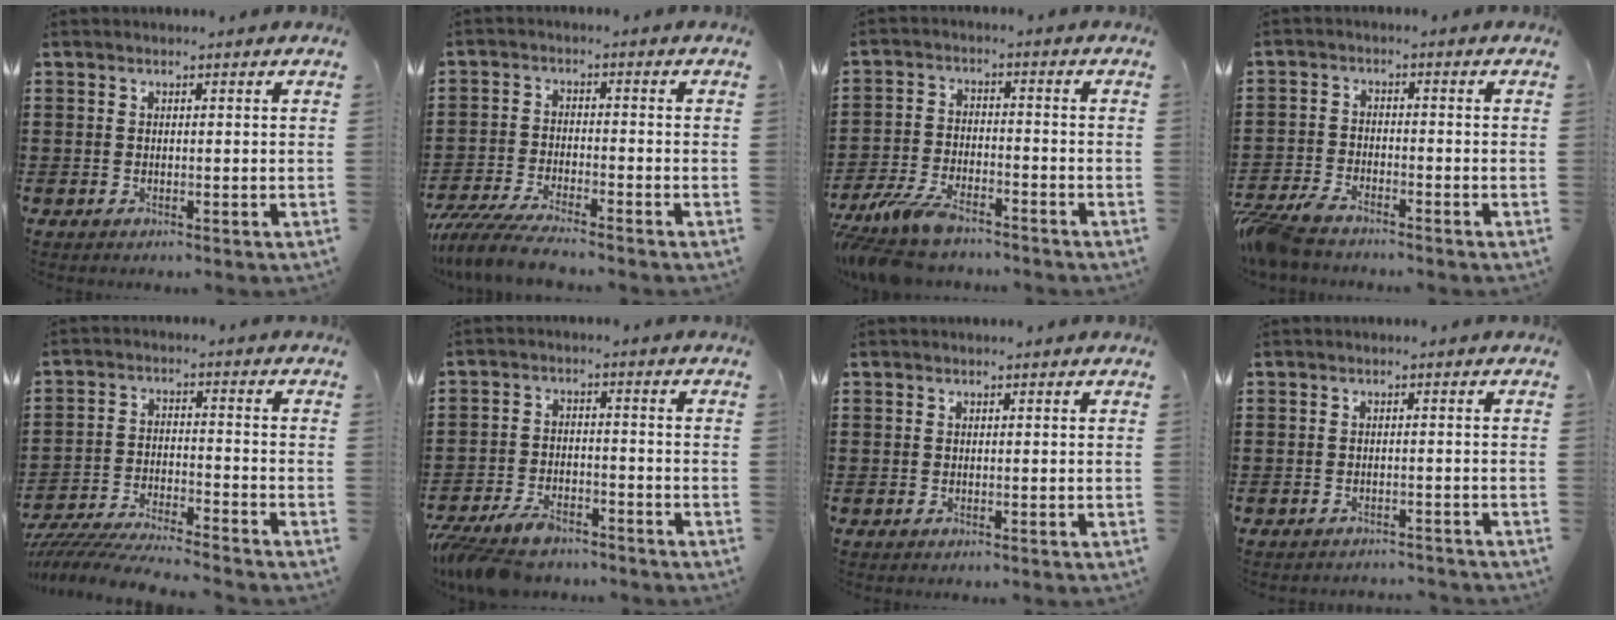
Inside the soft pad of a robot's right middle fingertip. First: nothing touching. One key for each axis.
{"total": 5.5, "fx": -5.1, "fy": 0.2, "fz": 2.1, "tx": -0.061, "ty": -0.015, "tz": -0.103}
{"total": 7.3, "fx": -6.2, "fy": 1.9, "fz": 3.4, "tx": -0.084, "ty": 0.001, "tz": -0.120}
{"total": 4.6, "fx": -4.3, "fy": 0.8, "fz": 1.5, "tx": -0.060, "ty": -0.009, "tz": -0.095}
{"total": 6.3, "fx": -6.1, "fy": 0.1, "fz": 1.5, "tx": -0.040, "ty": -0.006, "tz": -0.123}
{"total": 6.3, "fx": -5.6, "fy": 1.7, "fz": 2.4, "tx": -0.063, "ty": 0.000, "tz": -0.112}
{"total": 0.0}
{"total": 1.5, "fx": -1.5, "fy": 0.1, "fz": 0.1, "tx": -0.006, "ty": 0.001, "tz": -0.032}